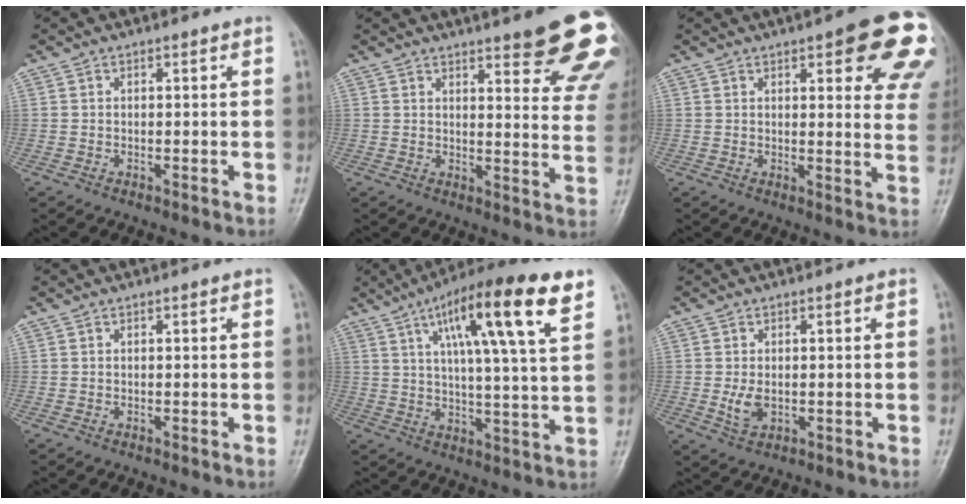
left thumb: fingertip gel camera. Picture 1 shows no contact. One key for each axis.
{"total": 20.9, "fx": 14.3, "fy": 5.1, "fz": 14.4, "tx": -0.141, "ty": -0.058, "tz": 0.160}
{"total": 17.7, "fx": 8.6, "fy": 5.3, "fz": 14.6, "tx": -0.148, "ty": -0.025, "tz": 0.093}
{"total": 0.0}
{"total": 18.3, "fx": 8.6, "fy": 2.8, "fz": 15.9, "tx": -0.245, "ty": -0.013, "tz": 0.131}
{"total": 3.2, "fx": -0.4, "fy": 2.1, "fz": 2.4, "tx": -0.041, "ty": -0.004, "tz": -0.001}